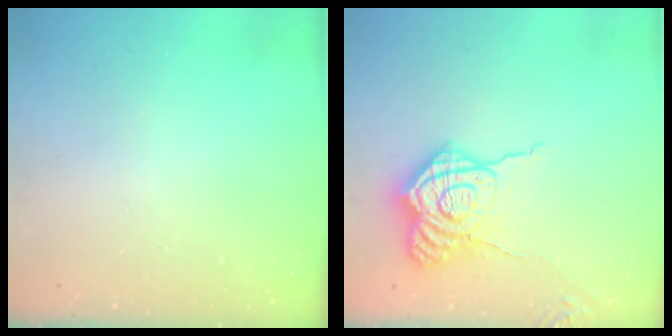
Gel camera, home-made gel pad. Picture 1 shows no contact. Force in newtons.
{"total": 14.3, "press": 14.3, "slide": 1.1}